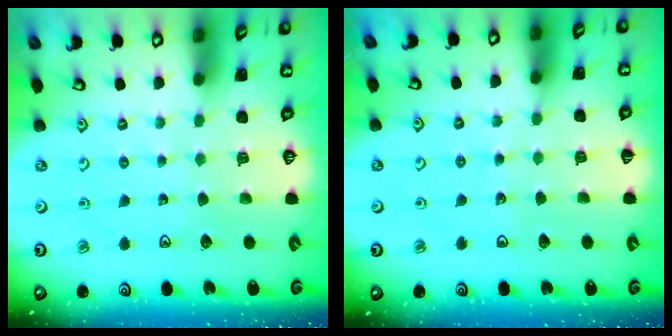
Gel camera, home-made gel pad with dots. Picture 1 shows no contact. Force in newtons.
{"total": 2.8, "press": 2.8, "slide": 0.3}